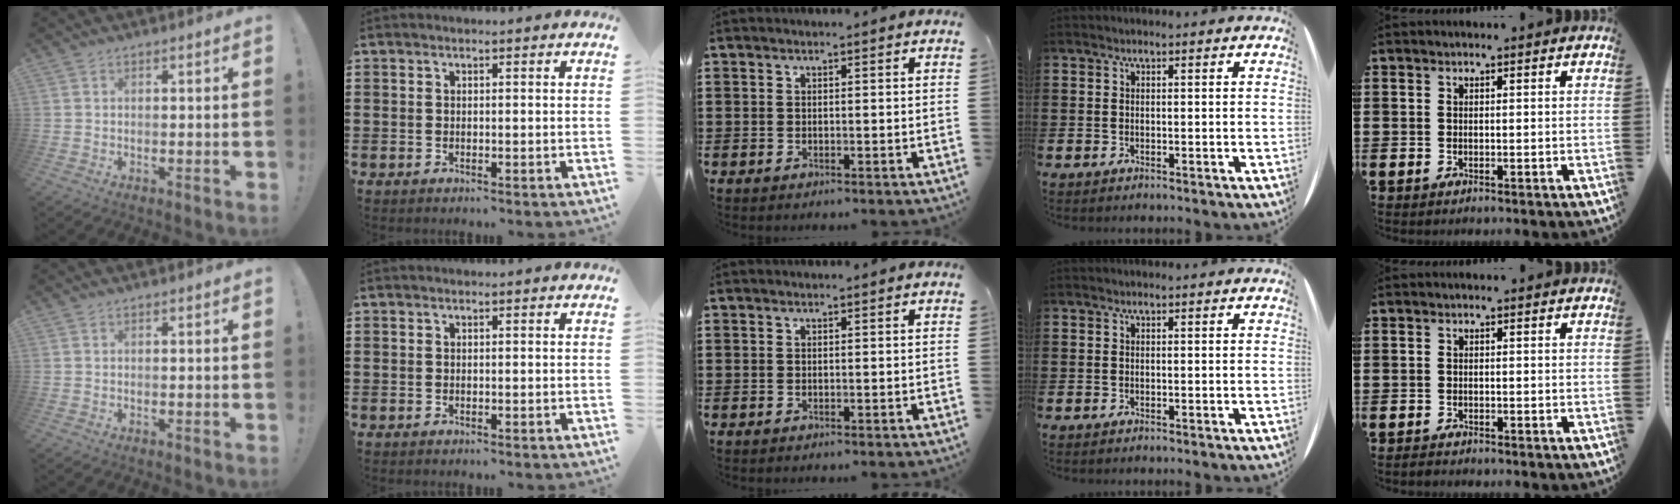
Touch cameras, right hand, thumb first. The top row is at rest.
{"little": {"total": 0.5, "force": [-0.5, 0.2, 0.1], "torque": [0.005, -0.005, -0.013]}}